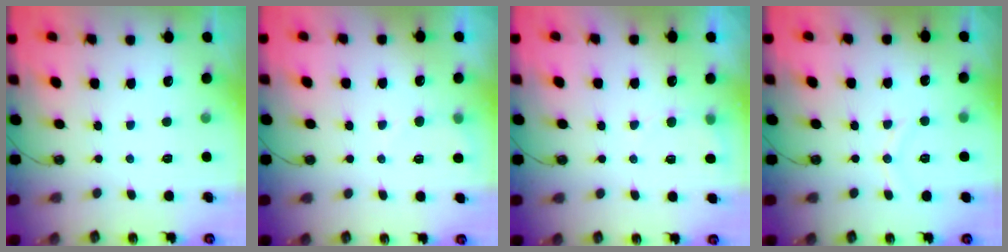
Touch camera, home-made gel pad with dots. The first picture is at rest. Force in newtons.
{"total": 4.3, "press": 4.2, "slide": 1.1}
{"total": 5.3, "press": 5.1, "slide": 1.3}
{"total": 6.8, "press": 6.8, "slide": 0.7}